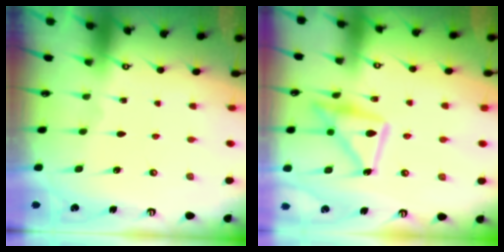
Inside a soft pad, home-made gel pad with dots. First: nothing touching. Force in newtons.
{"total": 14.1, "press": 14.1, "slide": 0.9}